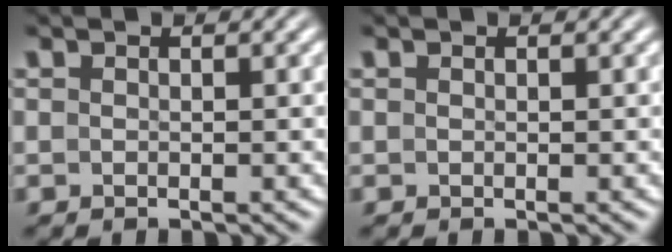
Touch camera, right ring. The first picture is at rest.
{"total": 0.0}